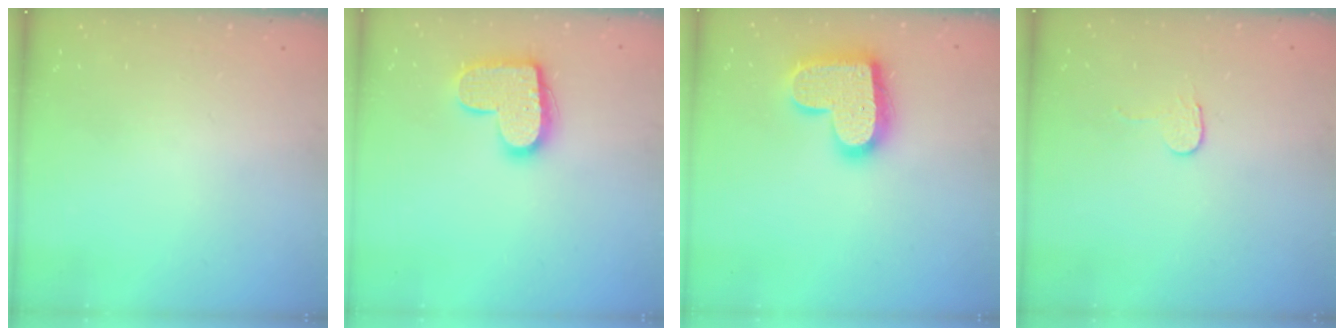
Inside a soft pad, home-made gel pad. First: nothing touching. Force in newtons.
{"total": 14.6, "press": 14.6, "slide": 0.8}
{"total": 18.1, "press": 18.1, "slide": 1.1}
{"total": 2.7, "press": 2.7, "slide": 0.2}